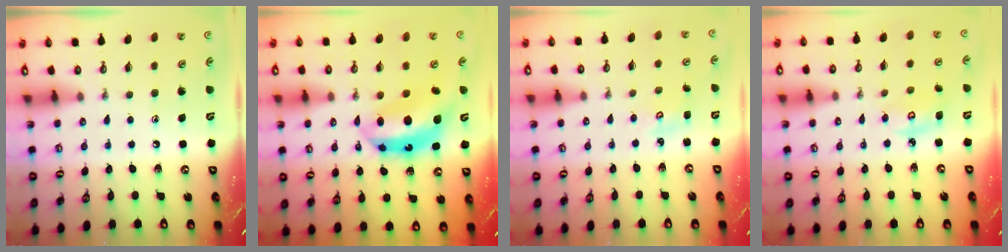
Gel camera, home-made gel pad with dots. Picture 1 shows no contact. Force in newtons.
{"total": 11.9, "press": 11.8, "slide": 1.7}
{"total": 1.9, "press": 1.9, "slide": 0.2}
{"total": 4.7, "press": 4.6, "slide": 0.3}